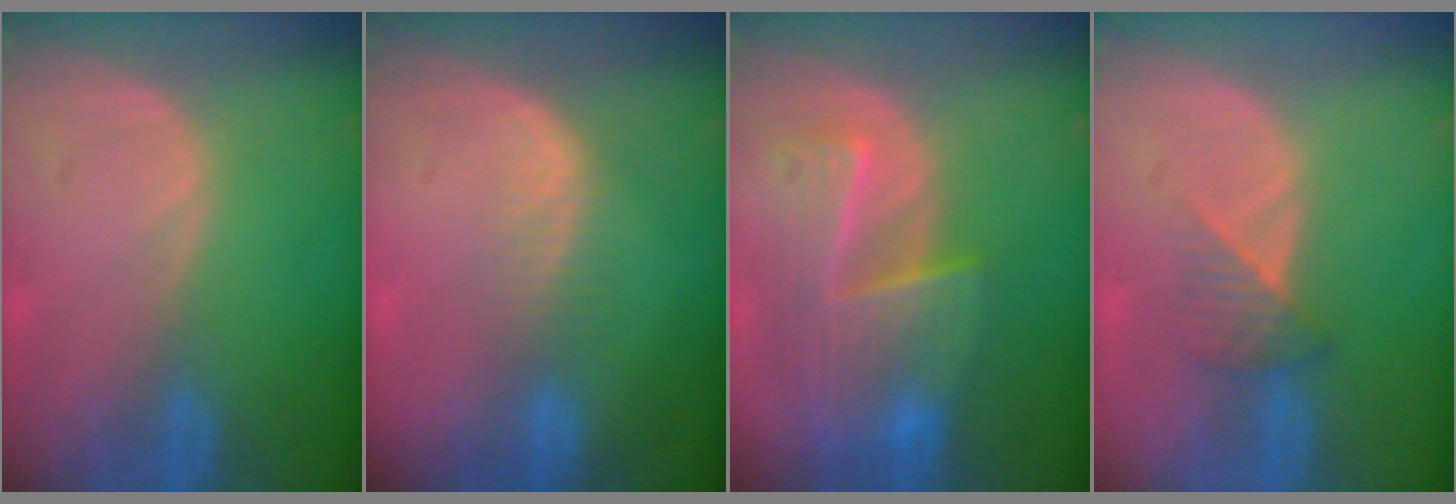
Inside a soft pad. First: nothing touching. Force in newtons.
{"total": 3.1, "press": 2.6, "slide": 1.7}
{"total": 8.9, "press": 8.3, "slide": 3.3}
{"total": 3.4, "press": 3.1, "slide": 1.4}